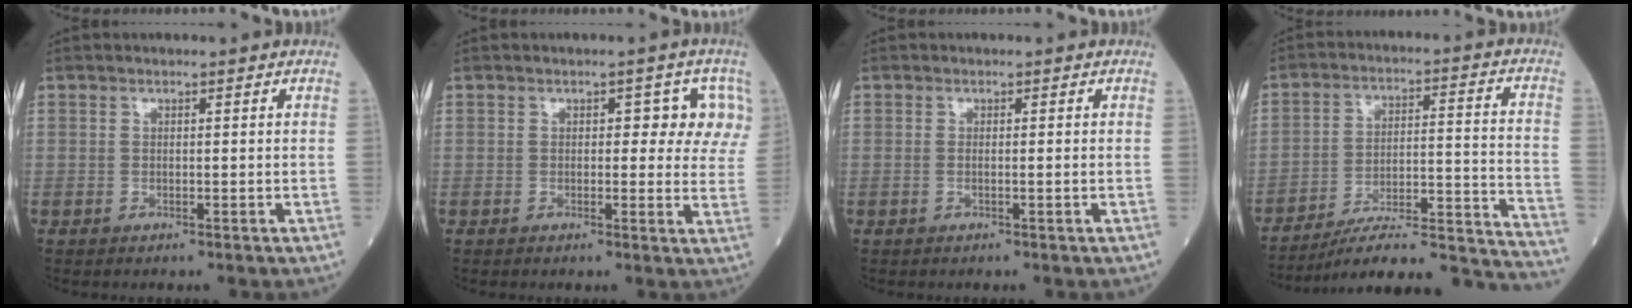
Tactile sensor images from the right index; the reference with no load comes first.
{"total": 5.3, "force": [1.7, 2.9, 4.1], "torque": [-0.027, 0.014, 0.014]}
{"total": 0.7, "force": [-0.1, -0.1, 0.7], "torque": [-0.014, 0.001, 0.002]}
{"total": 22.5, "force": [-21.2, 0.5, 7.5], "torque": [-0.048, 0.022, -0.299]}